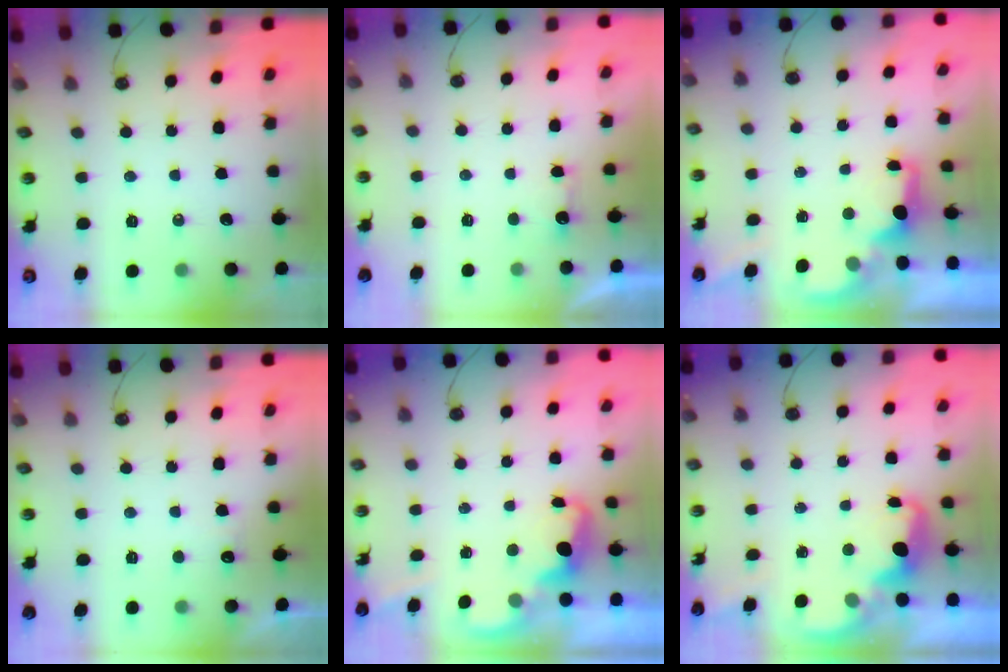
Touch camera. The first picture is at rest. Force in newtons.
{"total": 1.8, "press": 1.6, "slide": 0.9}
{"total": 2.0, "press": 1.8, "slide": 0.8}
{"total": 5.0, "press": 4.8, "slide": 1.2}
{"total": 2.2, "press": 2.1, "slide": 0.5}
{"total": 2.3, "press": 2.2, "slide": 0.6}